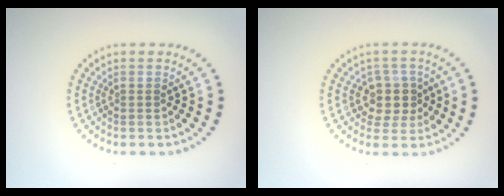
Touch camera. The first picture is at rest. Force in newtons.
{"total": 3.0, "press": 2.6, "slide": 1.5}